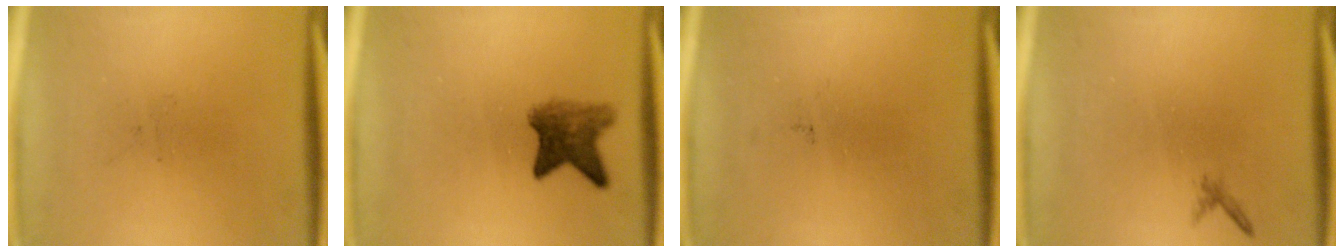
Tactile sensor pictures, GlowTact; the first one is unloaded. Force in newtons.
{"total": 5.1}
{"total": 0.0}
{"total": 0.6}